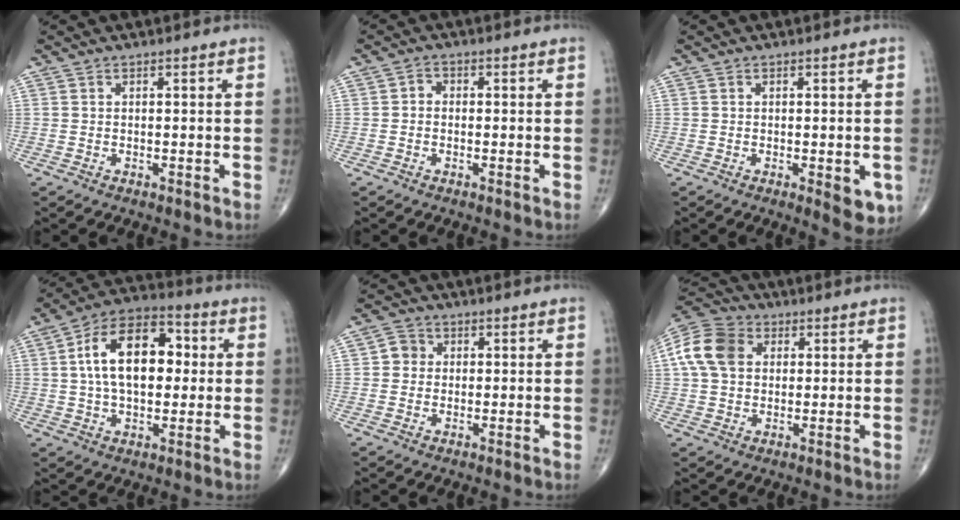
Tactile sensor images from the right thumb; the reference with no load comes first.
{"total": 1.8, "force": [-0.3, 1.5, 0.9], "torque": [0.000, 0.008, -0.012]}
{"total": 5.4, "force": [-1.6, 2.1, 4.7], "torque": [-0.044, -0.009, -0.016]}
{"total": 16.7, "force": [2.3, 9.8, 13.3], "torque": [-0.201, 0.025, 0.030]}
{"total": 3.2, "force": [0.3, 3.0, 1.0], "torque": [0.001, 0.006, -0.001]}
{"total": 11.1, "force": [2.4, 8.4, 6.9], "torque": [-0.130, 0.017, 0.036]}